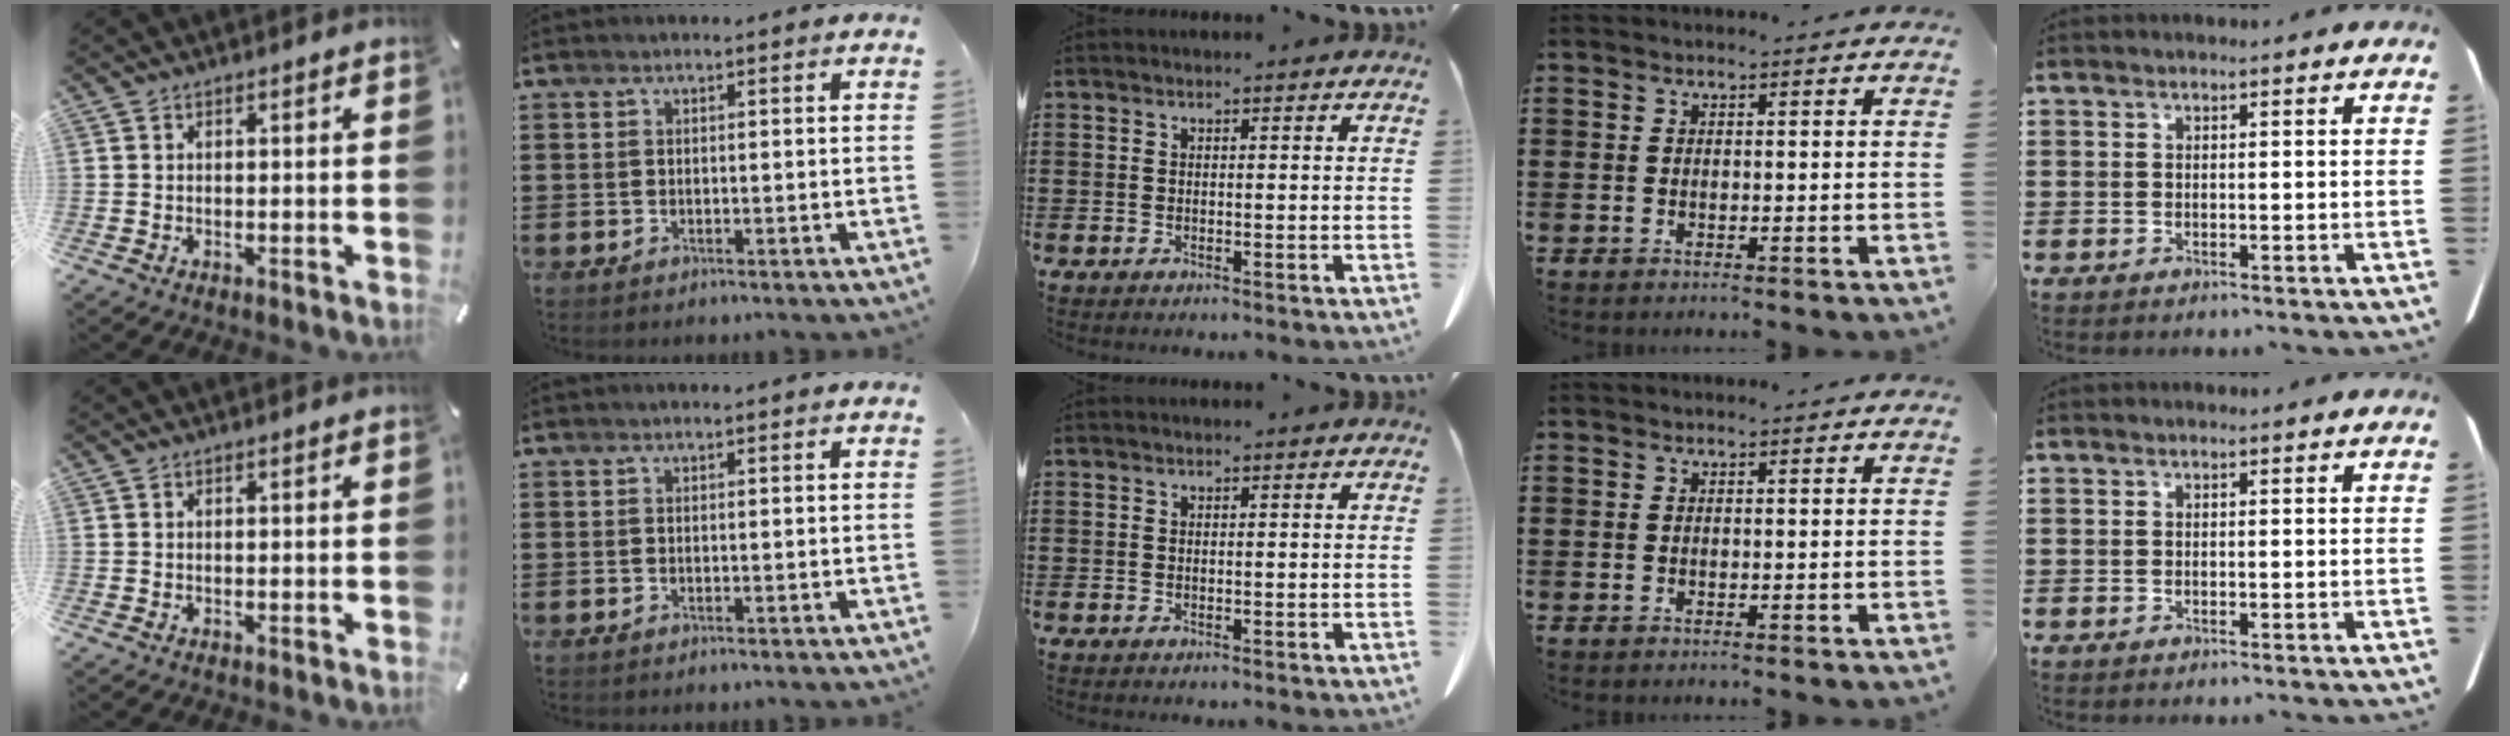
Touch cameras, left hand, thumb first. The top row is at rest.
{}